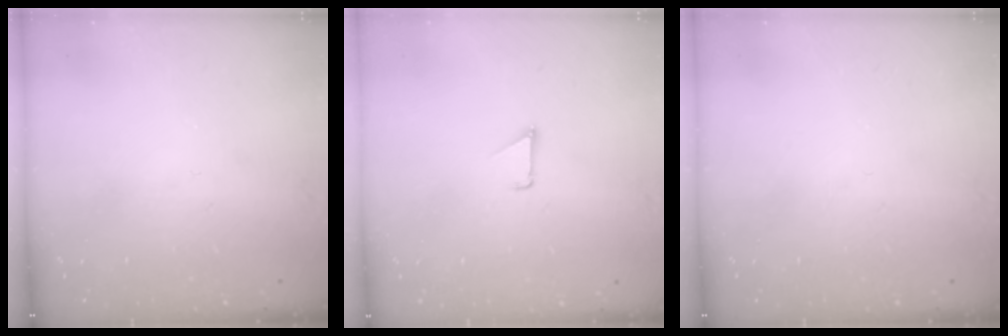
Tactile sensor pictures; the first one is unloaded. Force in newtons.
{"total": 0.9, "press": 0.9, "slide": 0.1}
{"total": 0.0}